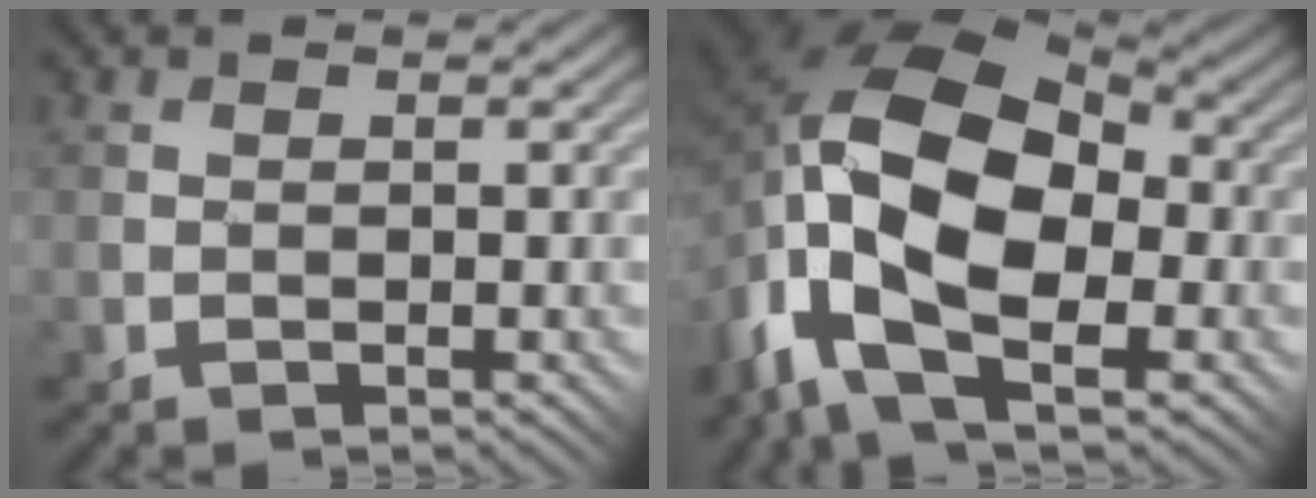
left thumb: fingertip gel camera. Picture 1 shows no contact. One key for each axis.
{"total": 15.9, "fx": -4.4, "fy": 9.5, "fz": 11.9, "tx": -0.239, "ty": -0.013, "tz": -0.082}